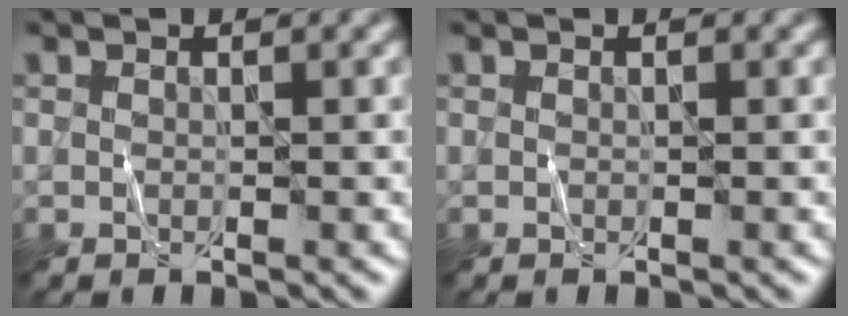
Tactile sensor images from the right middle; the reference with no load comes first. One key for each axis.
{"total": 0.0}